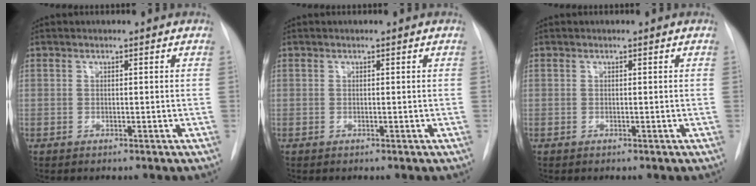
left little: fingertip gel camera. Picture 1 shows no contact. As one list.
[{"total": 0.0}, {"total": 0.0}]